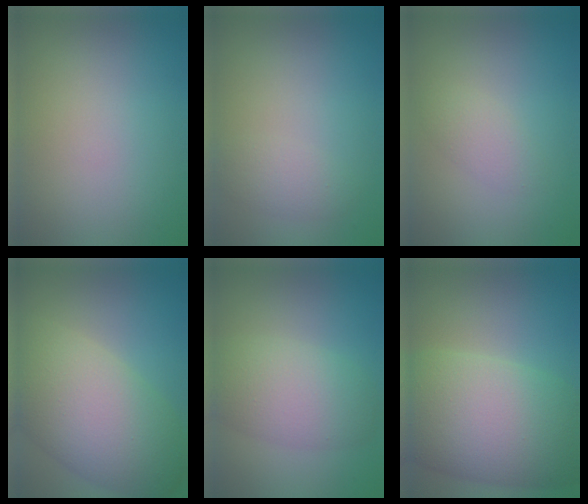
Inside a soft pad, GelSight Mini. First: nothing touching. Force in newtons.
{"total": 1.9, "press": 1.9, "slide": 0.1}
{"total": 1.7, "press": 1.7, "slide": 0.1}
{"total": 11.1, "press": 11.1, "slide": 0.7}
{"total": 5.6, "press": 5.6, "slide": 0.2}
{"total": 12.4, "press": 12.4, "slide": 0.5}